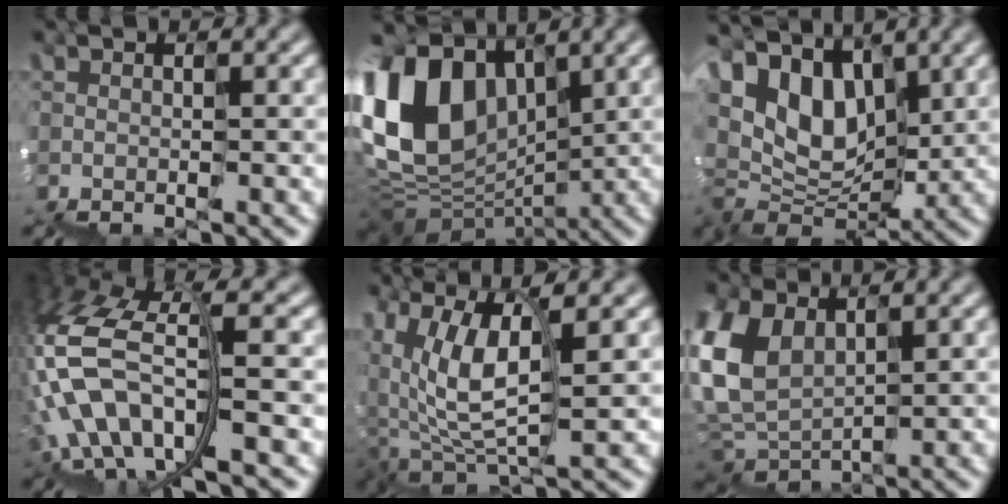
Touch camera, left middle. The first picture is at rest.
{"total": 9.1, "force": [3.7, 7.1, 4.5], "torque": [-0.114, 0.027, 0.059]}
{"total": 6.8, "force": [3.5, 4.5, 3.7], "torque": [-0.063, 0.032, 0.048]}
{"total": 8.3, "force": [-2.2, 3.8, 7.1], "torque": [-0.164, 0.018, -0.046]}
{"total": 5.5, "force": [2.8, 2.9, 3.7], "torque": [-0.091, 0.011, 0.051]}
{"total": 3.7, "force": [1.8, 3.0, 1.3], "torque": [-0.058, 0.018, 0.031]}